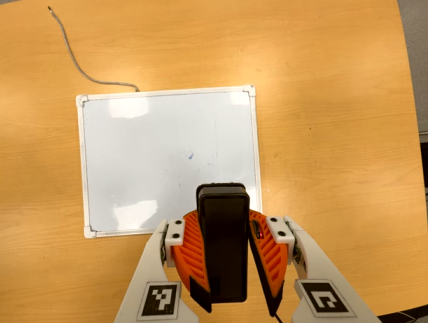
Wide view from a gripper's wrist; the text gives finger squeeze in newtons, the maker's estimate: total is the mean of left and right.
{"total": 12.4, "left": 11.5, "right": 13.3}